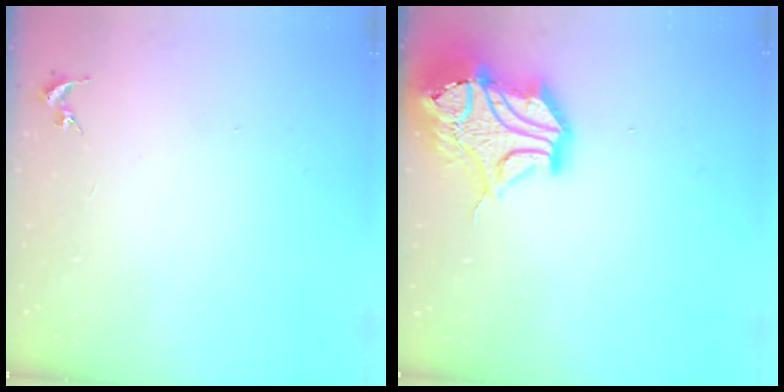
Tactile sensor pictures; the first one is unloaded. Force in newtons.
{"total": 19.2, "press": 19.0, "slide": 3.0}